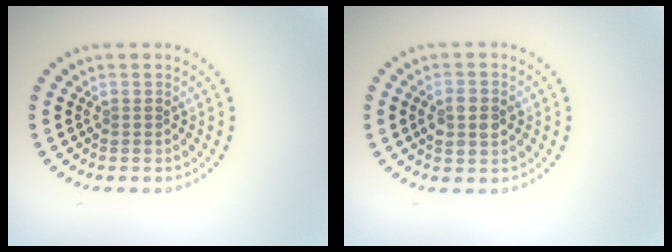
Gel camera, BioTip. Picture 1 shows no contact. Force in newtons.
{"total": 2.9, "press": 2.9, "slide": 0.1}